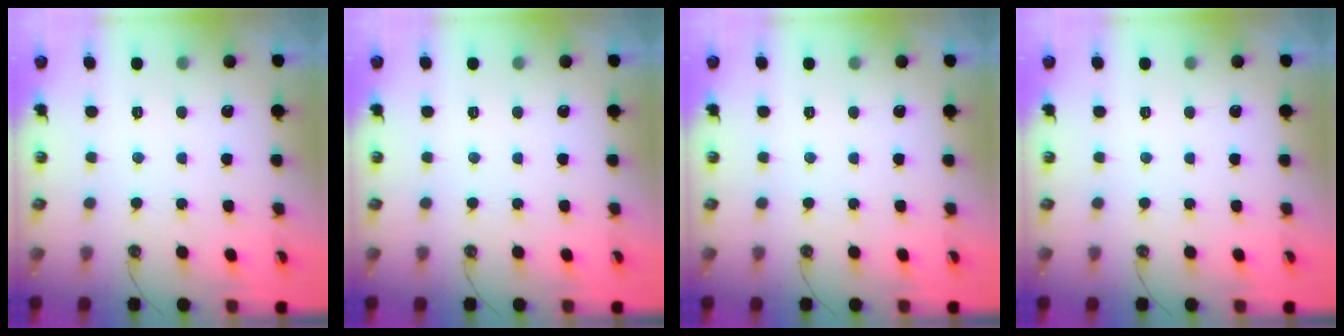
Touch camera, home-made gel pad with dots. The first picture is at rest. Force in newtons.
{"total": 0.0}
{"total": 0.0}
{"total": 0.0}